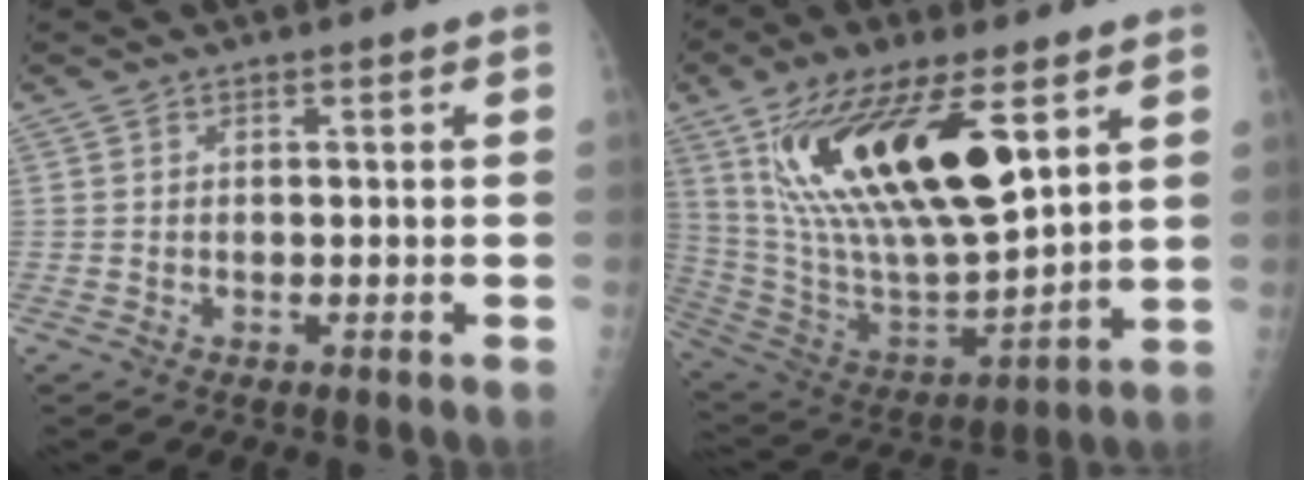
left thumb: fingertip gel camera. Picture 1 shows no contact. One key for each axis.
{"total": 25.4, "fx": 10.1, "fy": 10.0, "fz": 21.1, "tx": -0.378, "ty": -0.038, "tz": 0.193}